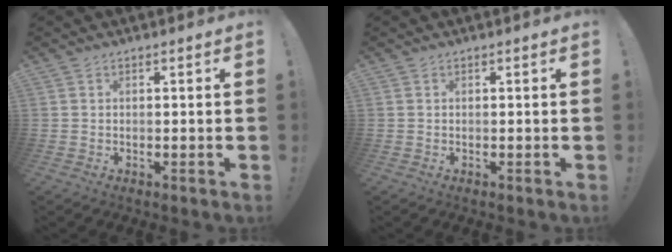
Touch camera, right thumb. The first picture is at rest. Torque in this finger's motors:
{"motor_torque": [0.00, 0.00, 0.00, 0.00, 0.00]}